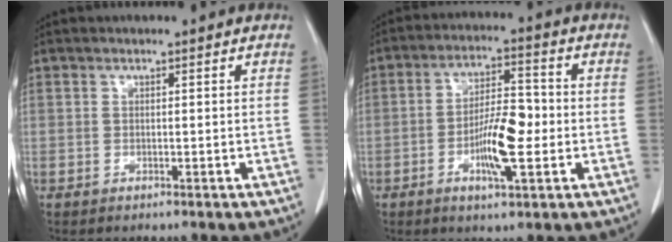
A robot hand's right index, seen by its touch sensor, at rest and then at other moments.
{"total": 9.0, "force": [-2.0, 2.1, 8.6], "torque": [-0.157, 0.006, -0.033]}